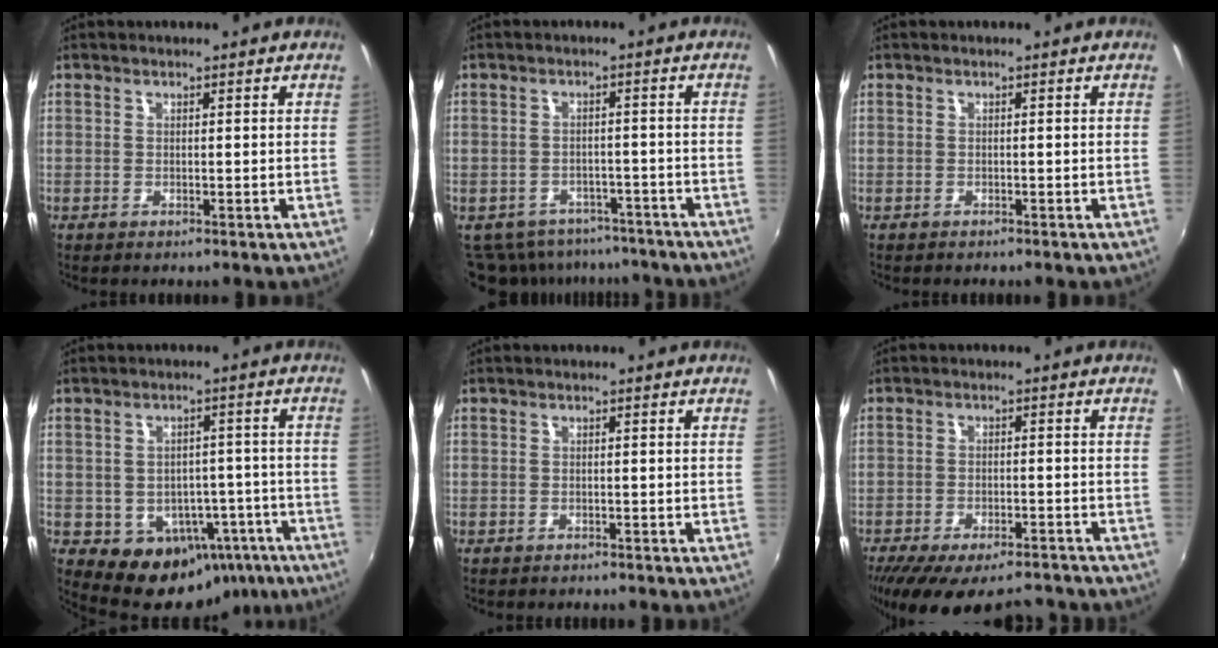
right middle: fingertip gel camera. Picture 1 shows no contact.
{"total": 12.2, "force": [-9.9, 6.2, 3.2], "torque": [-0.079, -0.001, -0.127]}
{"total": 0.8, "force": [-0.7, 0.4, 0.1], "torque": [-0.007, -0.002, -0.010]}
{"total": 12.5, "force": [-6.9, 9.5, 4.4], "torque": [-0.076, 0.025, -0.058]}
{"total": 1.4, "force": [-1.2, 0.5, 0.2], "torque": [-0.010, -0.006, -0.017]}
{"total": 17.3, "force": [-14.1, 5.7, 8.2], "torque": [-0.168, -0.029, -0.203]}